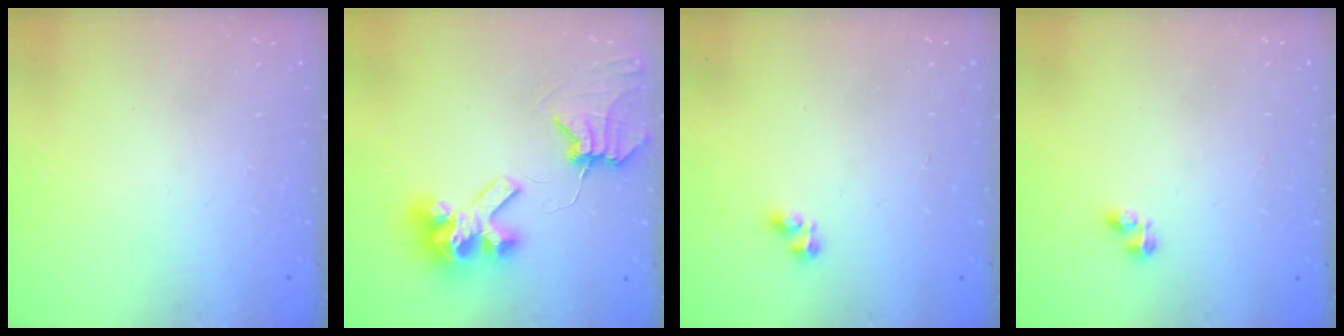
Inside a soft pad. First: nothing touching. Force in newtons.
{"total": 9.8, "press": 9.7, "slide": 1.4}
{"total": 2.8, "press": 2.8, "slide": 0.3}
{"total": 2.4, "press": 2.4, "slide": 0.4}